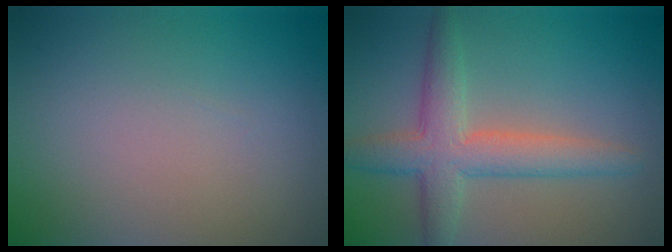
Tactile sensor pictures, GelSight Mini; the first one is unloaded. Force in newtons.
{"total": 5.0, "press": 5.0, "slide": 0.2}